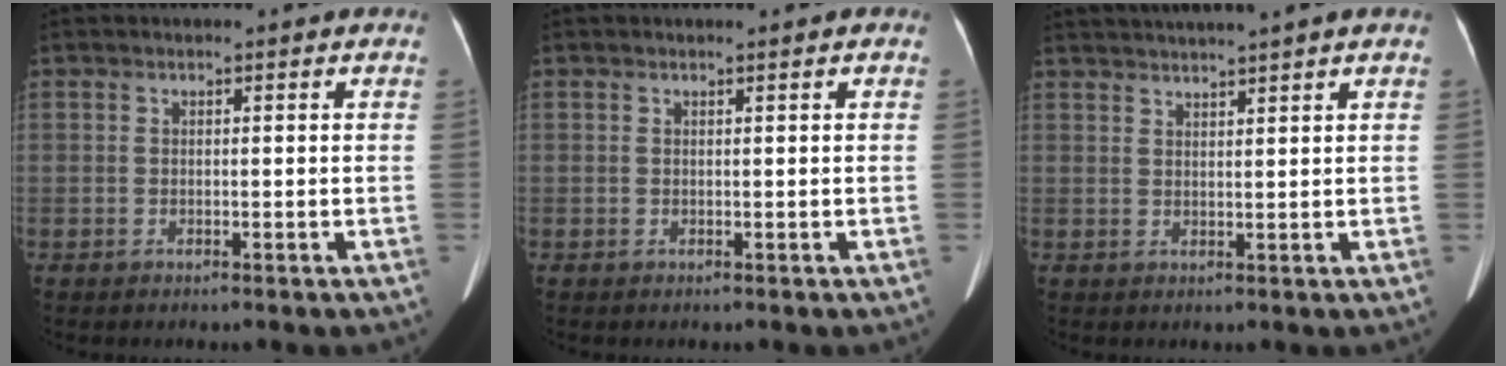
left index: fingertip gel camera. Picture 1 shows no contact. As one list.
[{"total": 0.0}, {"total": 6.7, "force": [6.0, -1.3, 2.8], "torque": [-0.042, 0.023, 0.087]}]